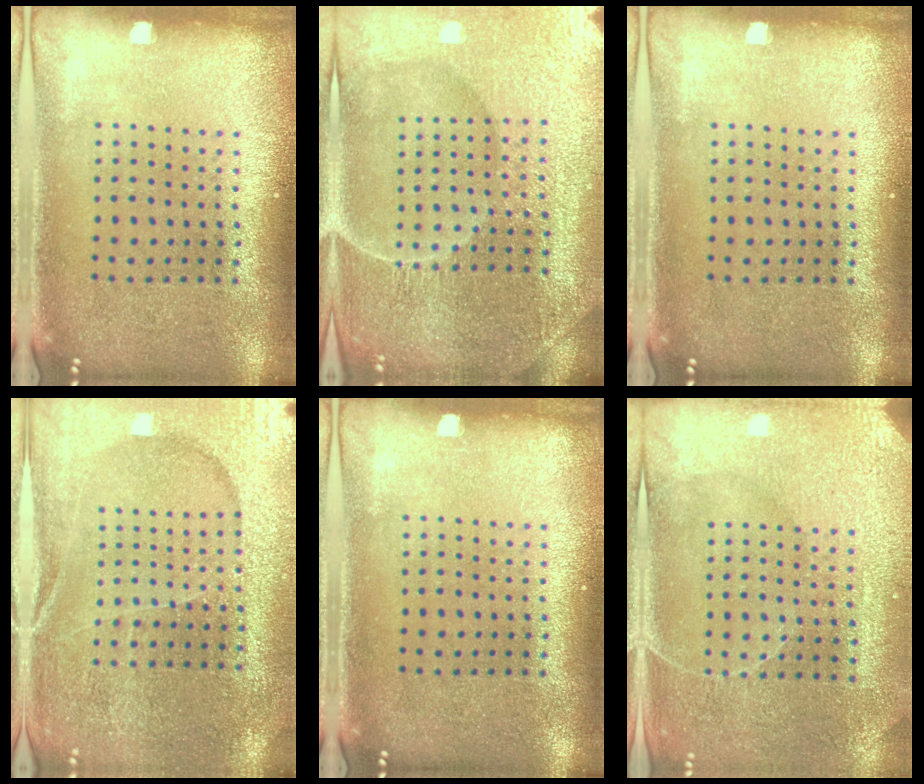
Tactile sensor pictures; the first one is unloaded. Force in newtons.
{"total": 5.3, "press": 5.0, "slide": 1.8}
{"total": 0.0}
{"total": 3.0, "press": 3.0, "slide": 0.4}
{"total": 0.0}
{"total": 3.2, "press": 3.2, "slide": 0.1}